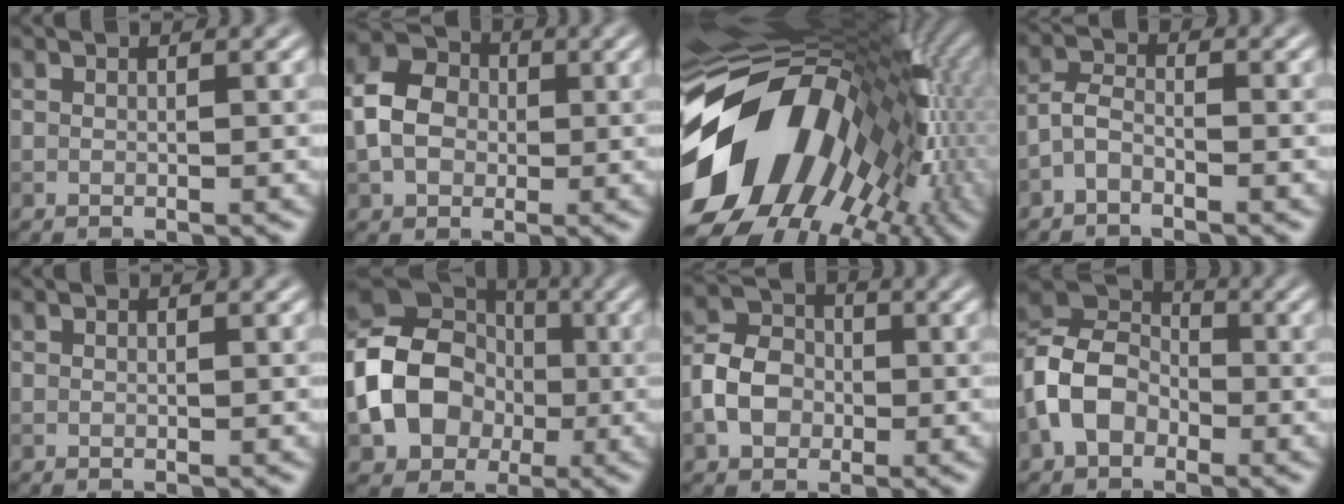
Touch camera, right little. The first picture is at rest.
{"total": 5.3, "force": [0.0, 4.3, 3.1], "torque": [-0.071, 0.013, -0.008]}
{"total": 19.0, "force": [-2.5, 12.9, 13.7], "torque": [-0.243, -0.020, -0.045]}
{"total": 2.0, "force": [-1.4, 0.8, 1.2], "torque": [-0.023, 0.007, -0.035]}
{"total": 0.0}
{"total": 10.6, "force": [-1.7, 8.4, 6.3], "torque": [-0.116, -0.003, -0.042]}
{"total": 4.5, "force": [-1.1, 3.6, 2.5], "torque": [-0.051, 0.008, -0.028]}
{"total": 6.3, "force": [-2.2, 4.7, 3.7], "torque": [-0.079, 0.012, -0.061]}